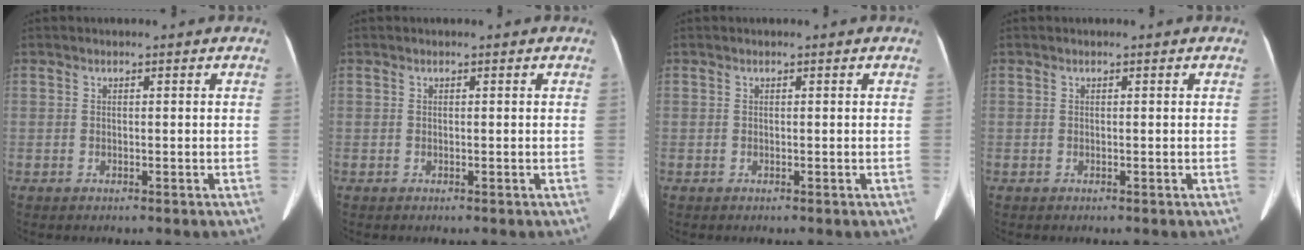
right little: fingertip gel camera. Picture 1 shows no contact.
{"total": 0.0}
{"total": 0.0}
{"total": 0.0}